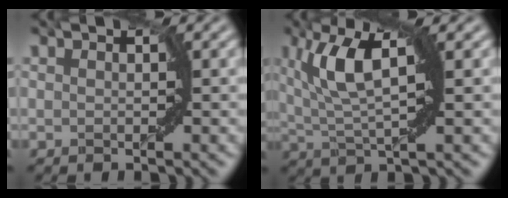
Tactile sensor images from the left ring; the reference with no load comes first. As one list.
[{"total": 6.2, "force": [2.0, 1.8, 5.6], "torque": [-0.116, 0.005, 0.038]}]